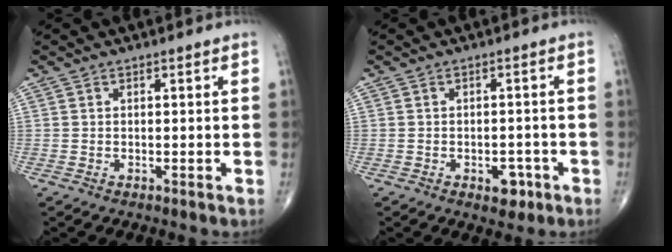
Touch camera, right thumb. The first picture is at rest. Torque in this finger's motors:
{"motor_torque": [-0.09, -0.36, -0.05, -0.09, 0.05]}